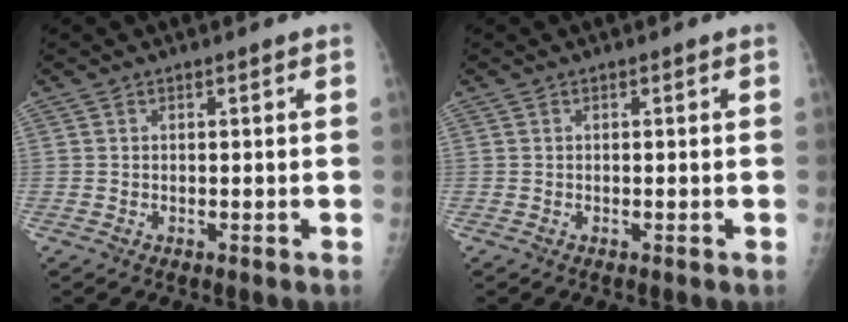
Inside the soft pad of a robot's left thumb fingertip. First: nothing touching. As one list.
[{"total": 0.0}]